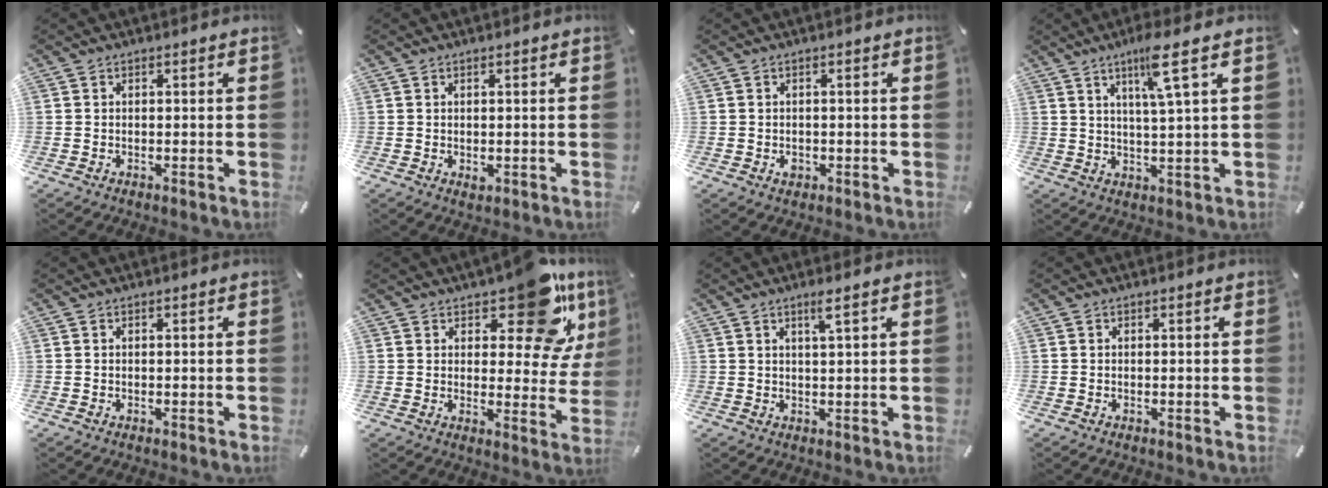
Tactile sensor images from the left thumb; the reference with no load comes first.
{"total": 1.1, "force": [0.0, 0.8, 0.8], "torque": [-0.015, 0.001, -0.001]}
{"total": 1.7, "force": [-0.5, 1.3, 0.9], "torque": [-0.017, 0.003, -0.009]}
{"total": 8.7, "force": [4.5, -0.2, 7.5], "torque": [-0.134, -0.006, 0.068]}
{"total": 0.0}
{"total": 15.6, "force": [10.4, 6.5, 9.7], "torque": [-0.119, -0.072, 0.175]}
{"total": 4.5, "force": [2.6, -0.1, 3.6], "torque": [-0.077, -0.001, 0.042]}
{"total": 0.0}